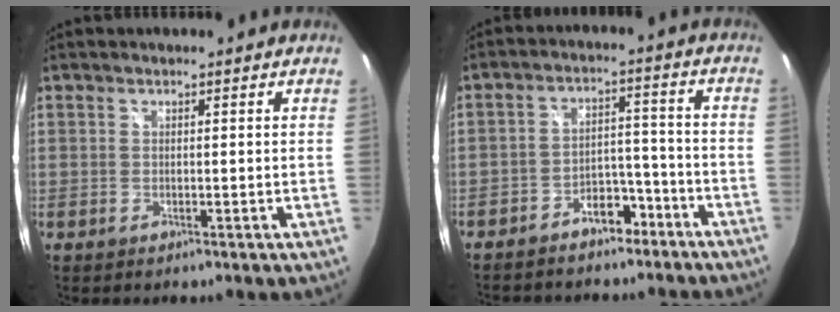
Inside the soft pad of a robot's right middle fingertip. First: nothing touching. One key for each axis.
{"total": 10.8, "fx": -8.3, "fy": 5.8, "fz": 3.7, "tx": -0.080, "ty": 0.042, "tz": -0.109}